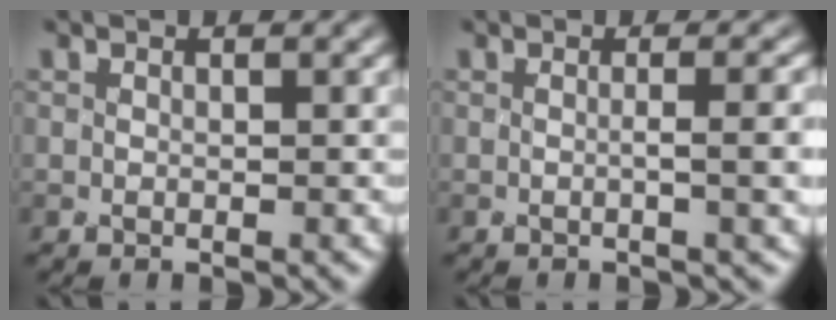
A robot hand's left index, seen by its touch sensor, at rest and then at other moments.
{"total": 3.0, "force": [-0.6, 0.8, 2.8], "torque": [-0.025, 0.011, -0.003]}